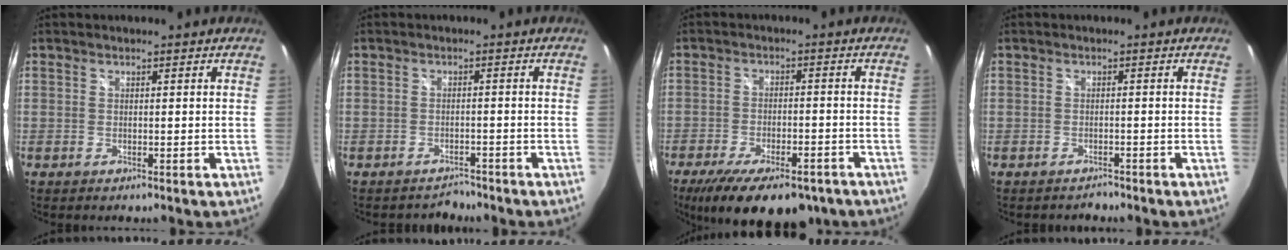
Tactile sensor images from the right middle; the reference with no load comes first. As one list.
[{"total": 2.3, "force": [-2.1, 0.8, -0.4], "torque": [0.008, 0.008, -0.034]}, {"total": 17.6, "force": [-12.3, 6.9, 10.6], "torque": [-0.207, -0.041, -0.178]}, {"total": 1.2, "force": [-1.2, 0.3, -0.2], "torque": [-0.001, 0.003, -0.018]}]